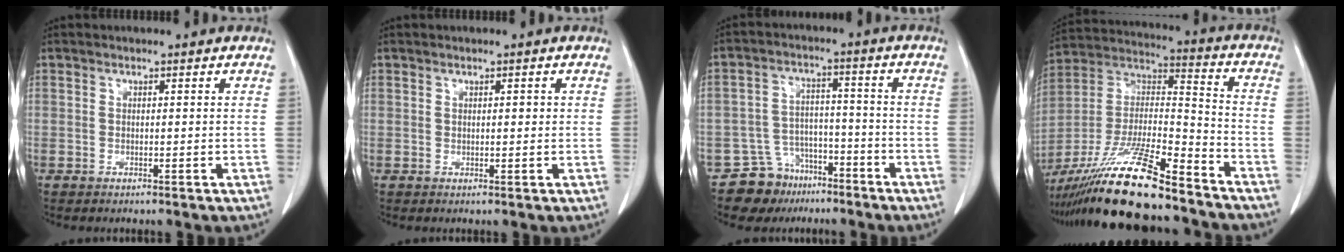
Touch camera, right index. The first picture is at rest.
{"total": 0.8, "force": [0.2, 0.3, 0.7], "torque": [-0.009, 0.000, 0.003]}
{"total": 8.1, "force": [-5.8, 5.6, 0.6], "torque": [-0.007, 0.031, -0.092]}
{"total": 21.4, "force": [-16.9, 2.4, 12.8], "torque": [-0.264, -0.022, -0.309]}